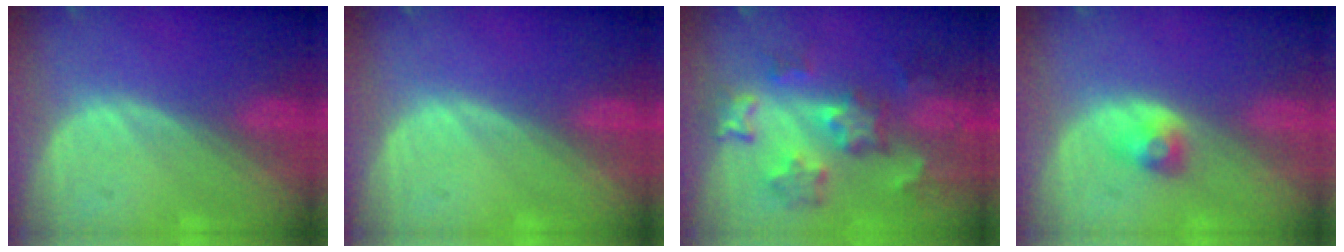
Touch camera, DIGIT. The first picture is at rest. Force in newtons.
{"total": 0.0}
{"total": 8.9, "press": 7.9, "slide": 4.2}
{"total": 2.5, "press": 2.3, "slide": 1.1}